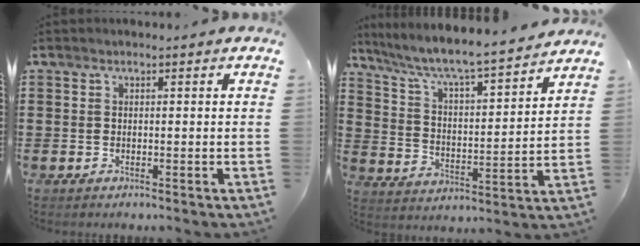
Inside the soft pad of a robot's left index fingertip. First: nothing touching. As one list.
[{"total": 6.1, "force": [5.4, 0.2, 2.8], "torque": [-0.079, -0.043, 0.084]}]